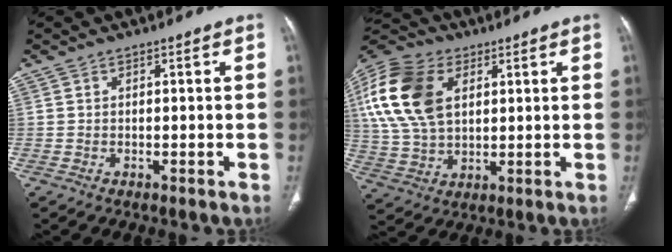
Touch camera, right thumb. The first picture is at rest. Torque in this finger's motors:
{"motor_torque": [1.70, 2.29, 0.87, -0.78, 0.36]}